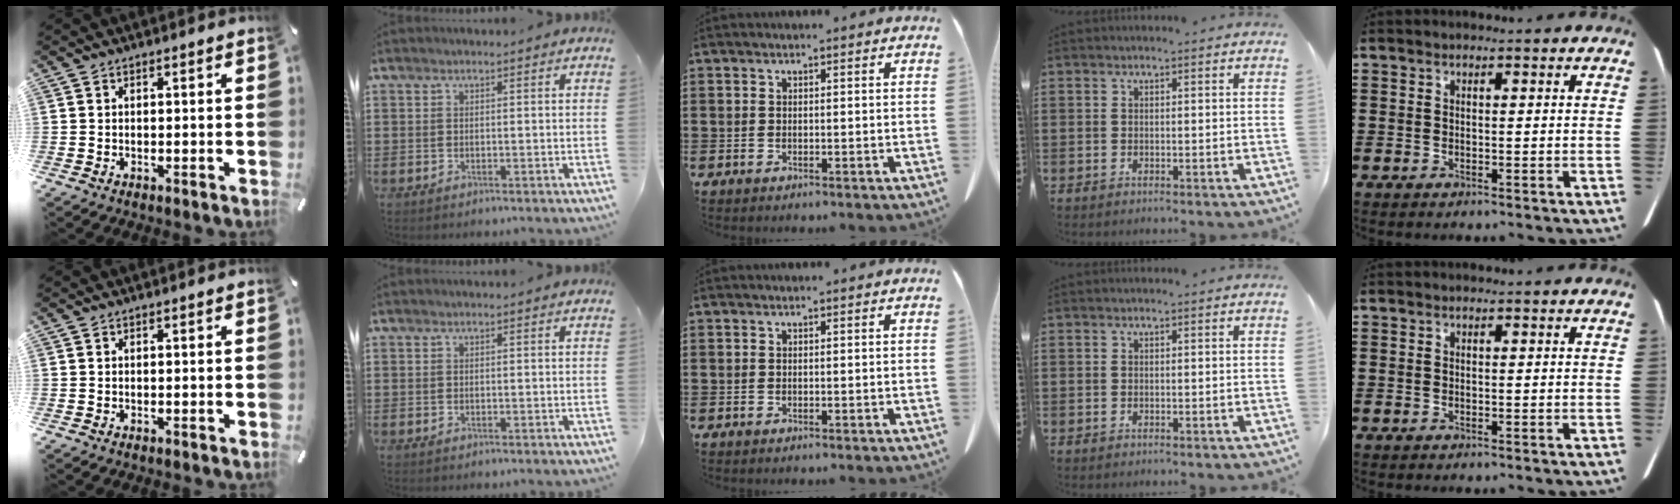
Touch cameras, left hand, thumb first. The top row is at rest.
{}